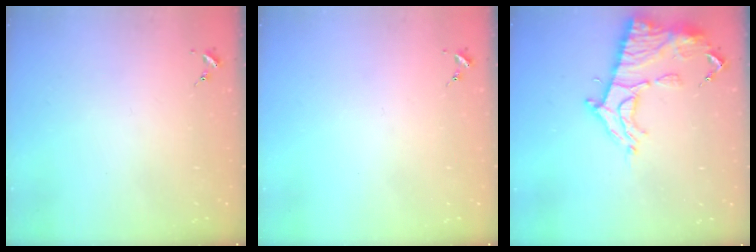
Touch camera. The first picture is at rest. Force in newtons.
{"total": 0.0}
{"total": 14.6, "press": 14.5, "slide": 1.4}